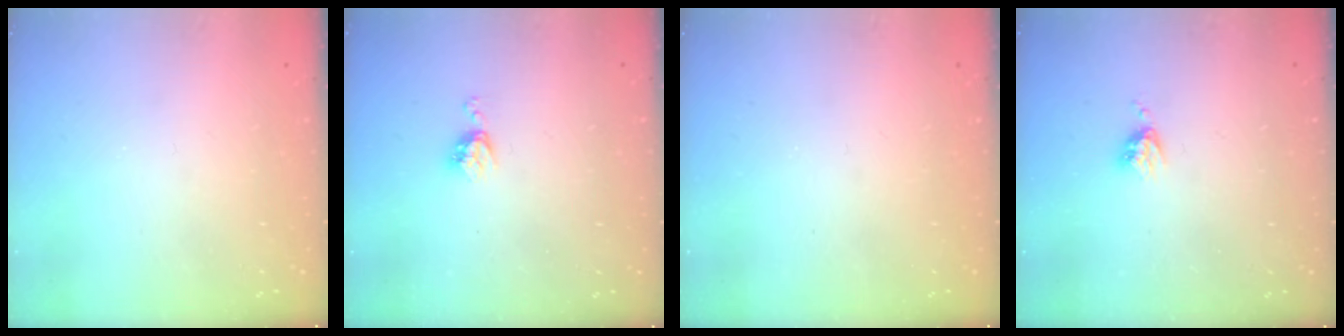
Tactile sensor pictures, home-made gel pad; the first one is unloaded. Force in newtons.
{"total": 4.5, "press": 4.4, "slide": 0.7}
{"total": 0.0}
{"total": 3.3, "press": 3.3, "slide": 0.4}